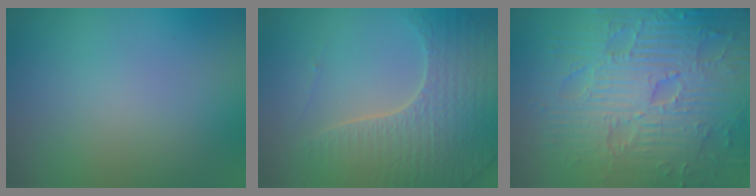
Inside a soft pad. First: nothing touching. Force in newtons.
{"total": 5.8, "press": 4.7, "slide": 3.3}
{"total": 9.6, "press": 7.0, "slide": 6.6}